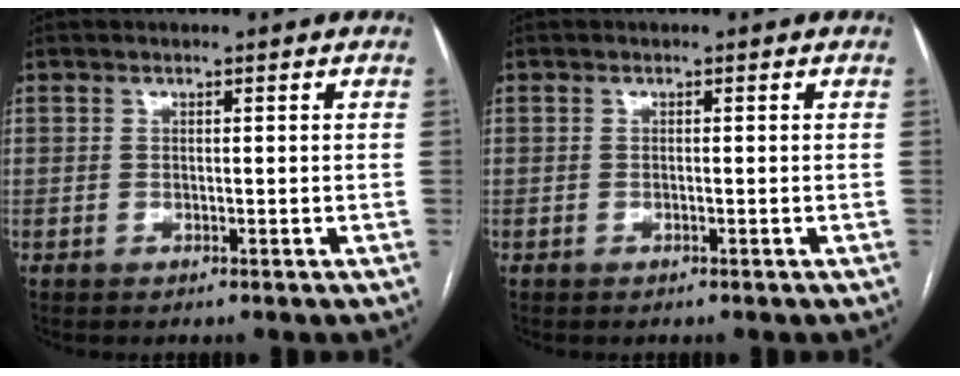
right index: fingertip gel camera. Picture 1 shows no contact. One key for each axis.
{"total": 0.0}